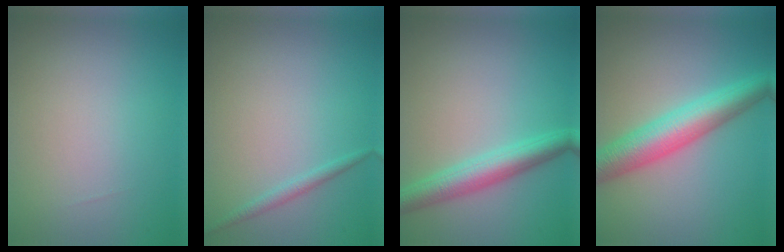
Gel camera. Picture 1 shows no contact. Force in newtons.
{"total": 1.1, "press": 1.1, "slide": 0.1}
{"total": 4.2, "press": 4.2, "slide": 0.1}
{"total": 6.5, "press": 6.5, "slide": 0.1}